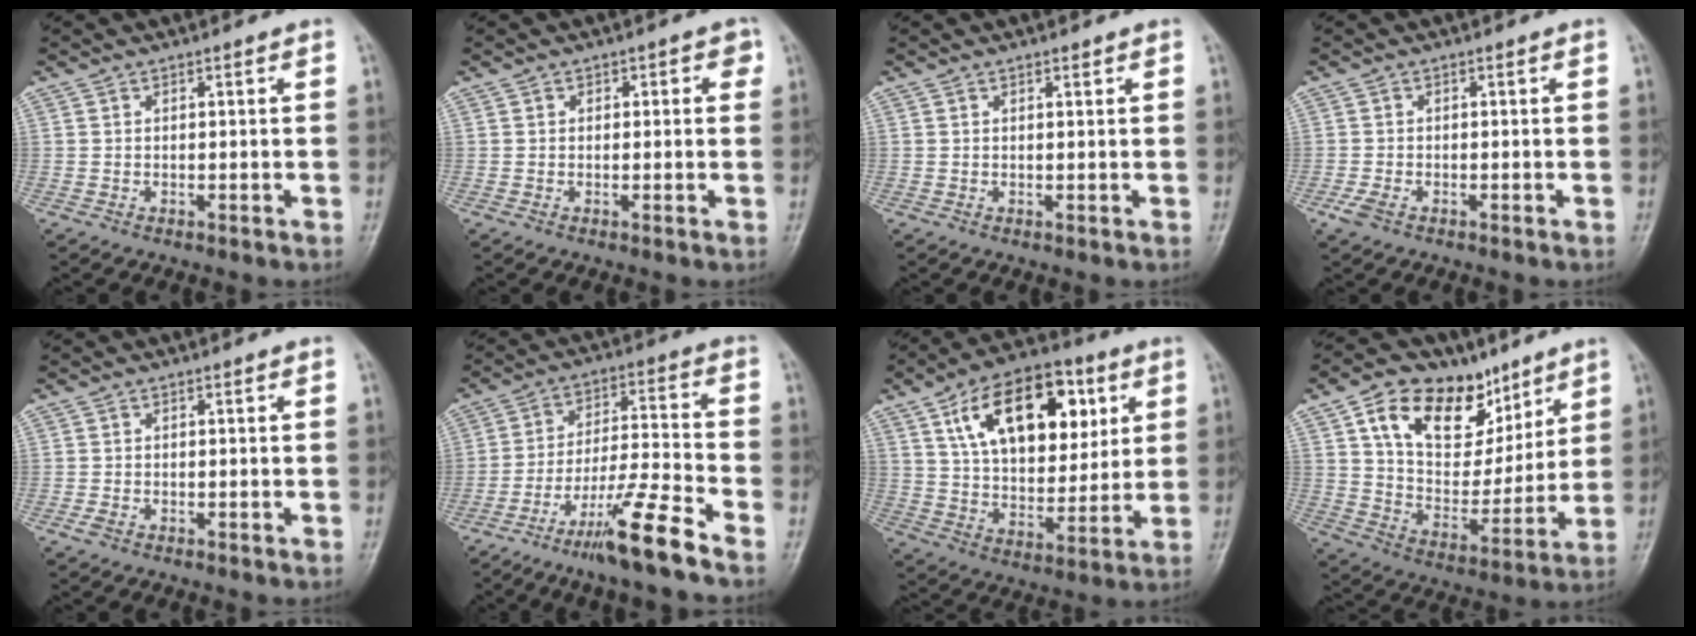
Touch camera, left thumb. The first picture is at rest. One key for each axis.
{"total": 2.4, "fx": 0.6, "fy": 1.7, "fz": 1.5, "tx": 0.008, "ty": 0.004, "tz": 0.000}
{"total": 0.7, "fx": 0.5, "fy": 0.2, "fz": 0.5, "tx": -0.008, "ty": -0.002, "tz": 0.007}
{"total": 2.2, "fx": -1.3, "fy": 1.2, "fz": 1.3, "tx": -0.034, "ty": -0.002, "tz": -0.025}
{"total": 1.0, "fx": -0.6, "fy": 0.6, "fz": 0.5, "tx": -0.015, "ty": -0.002, "tz": -0.013}
{"total": 11.9, "fx": -8.4, "fy": 0.2, "fz": 8.4, "tx": -0.163, "ty": 0.053, "tz": -0.155}
{"total": 21.0, "fx": 8.1, "fy": 12.1, "fz": 15.1, "tx": -0.191, "ty": -0.018, "tz": 0.134}
{"total": 20.9, "fx": 11.0, "fy": 12.8, "fz": 12.4, "tx": -0.149, "ty": -0.033, "tz": 0.190}